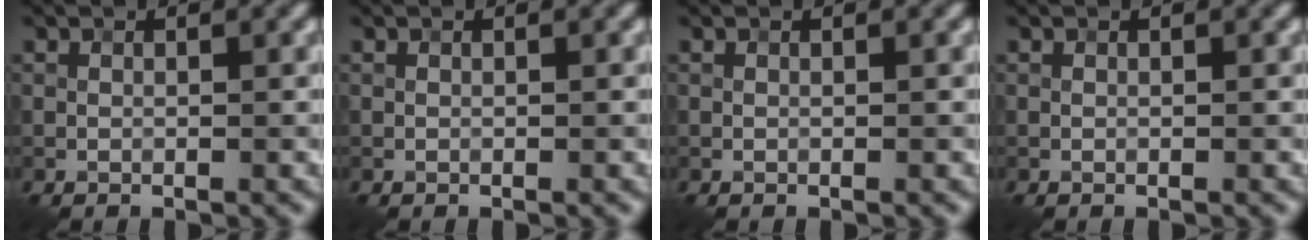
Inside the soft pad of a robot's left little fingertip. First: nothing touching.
{"total": 0.0}
{"total": 0.0}
{"total": 0.0}